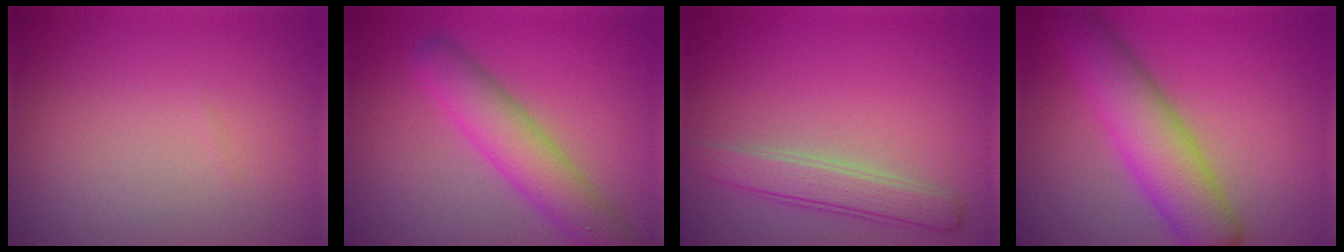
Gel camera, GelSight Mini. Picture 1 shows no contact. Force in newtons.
{"total": 4.9, "press": 4.9, "slide": 0.1}
{"total": 2.9, "press": 2.9, "slide": 0.2}
{"total": 6.4, "press": 6.4, "slide": 0.2}